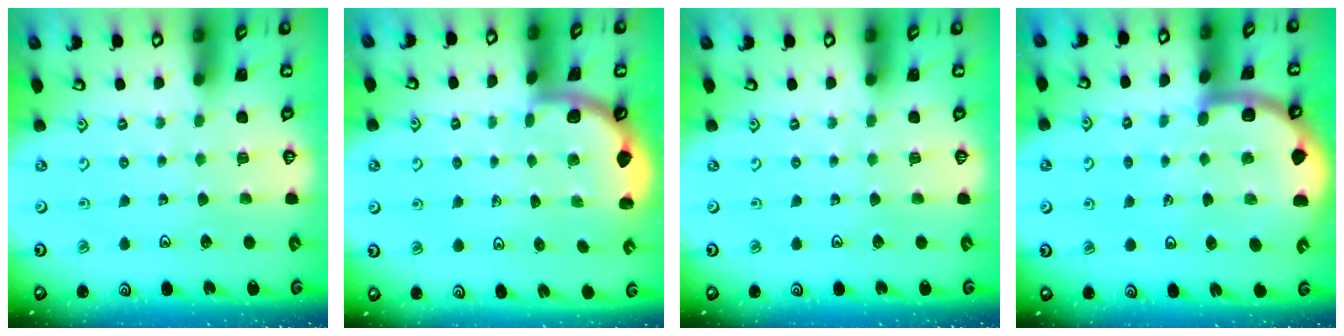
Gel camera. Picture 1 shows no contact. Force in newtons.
{"total": 1.7, "press": 1.7, "slide": 0.1}
{"total": 0.0}
{"total": 7.2, "press": 7.2, "slide": 0.8}